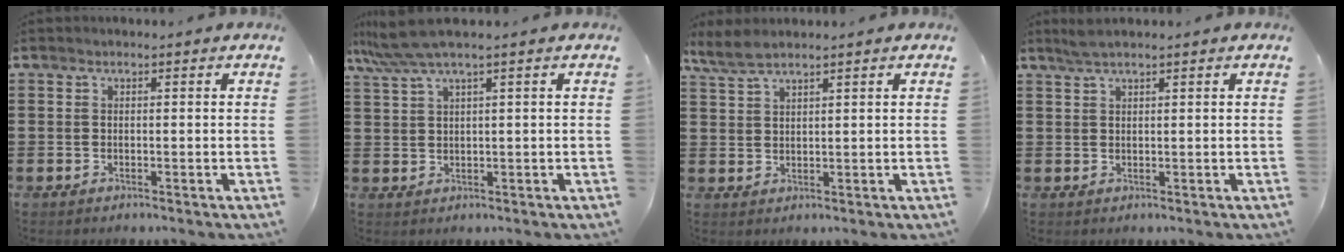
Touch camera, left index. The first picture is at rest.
{"total": 4.6, "force": [2.8, -0.1, 3.6], "torque": [-0.091, -0.006, 0.046]}
{"total": 3.0, "force": [2.4, 0.4, 1.8], "torque": [-0.041, 0.000, 0.045]}
{"total": 2.0, "force": [1.5, 0.0, 1.3], "torque": [-0.027, 0.002, 0.027]}